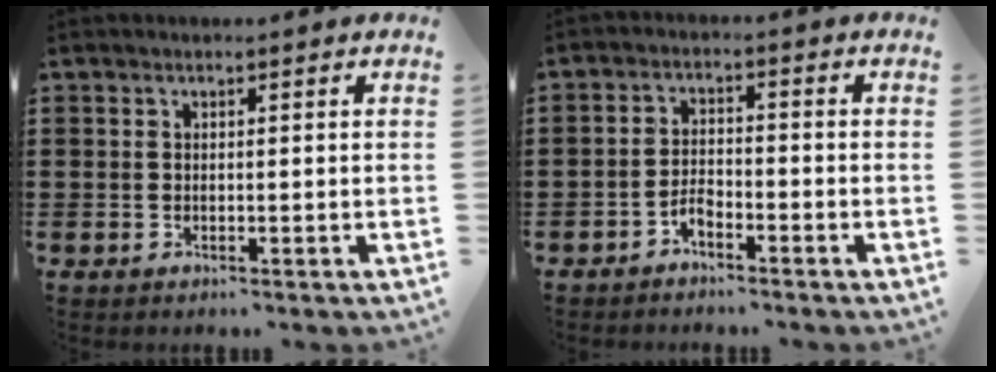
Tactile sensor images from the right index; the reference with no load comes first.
{"total": 2.5, "force": [-2.2, 0.8, 1.0], "torque": [-0.024, 0.007, -0.044]}